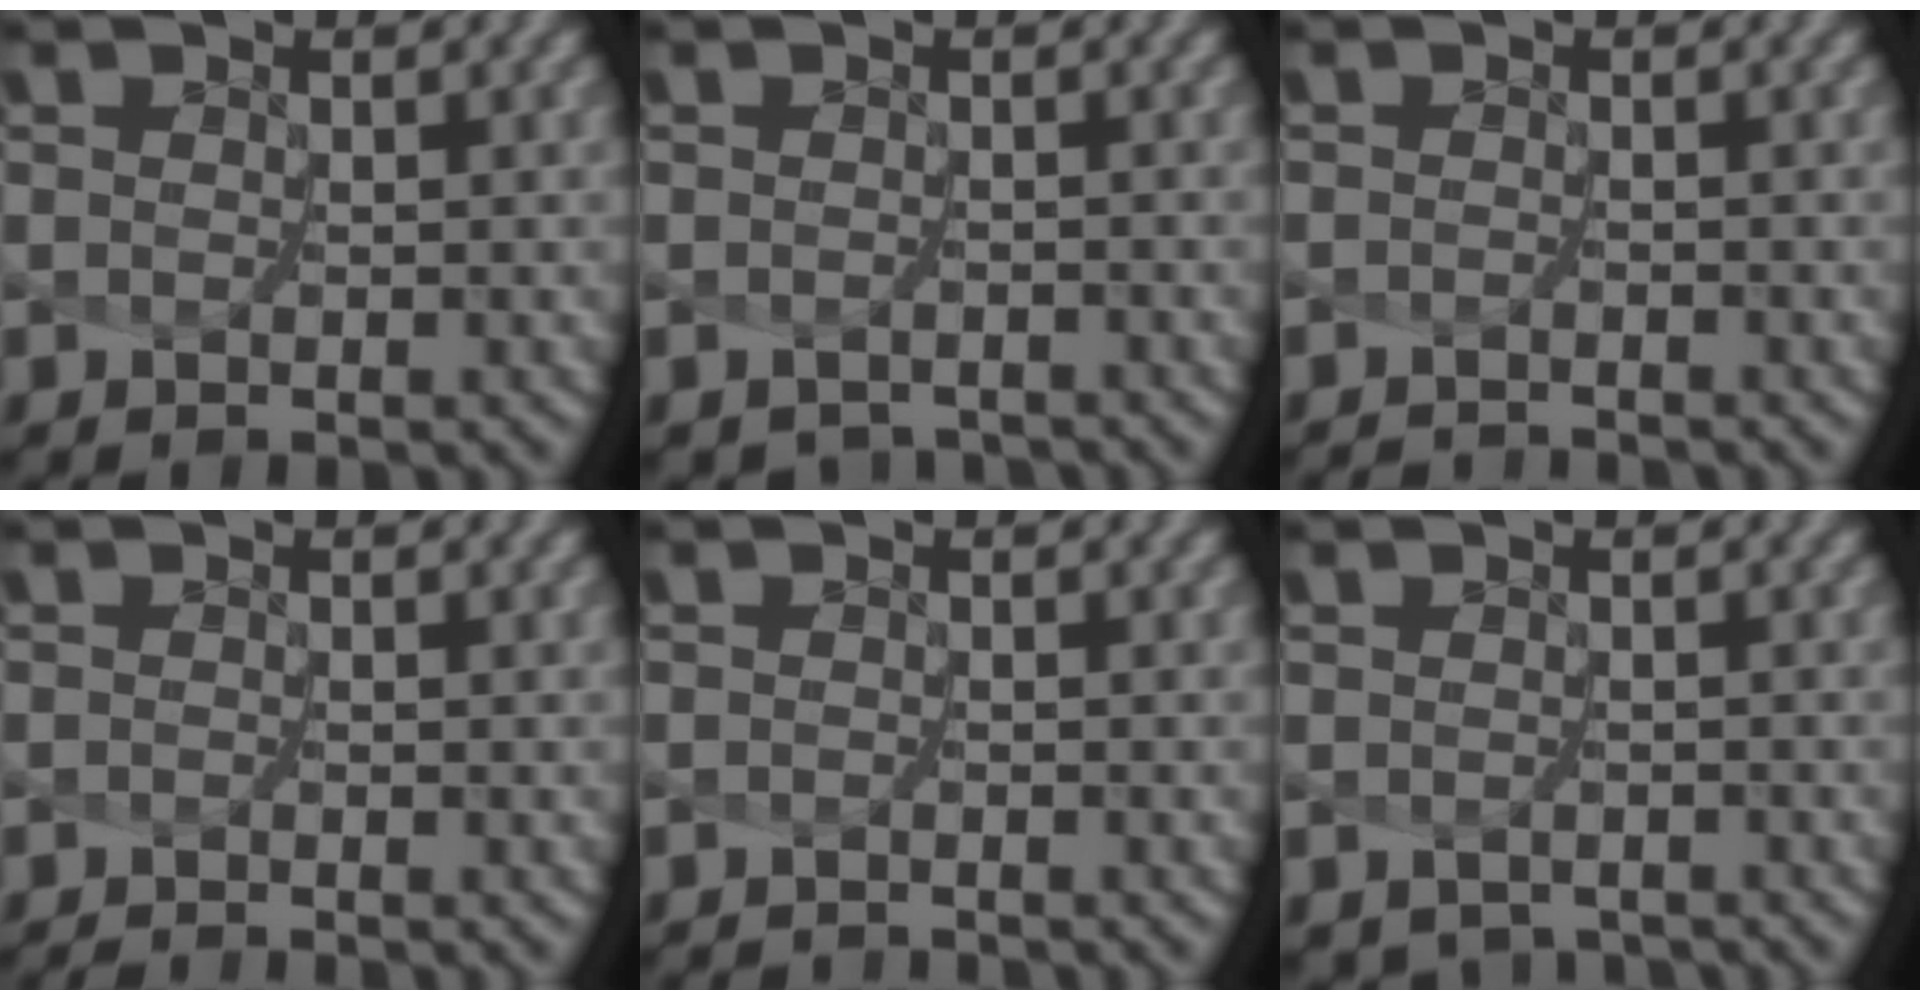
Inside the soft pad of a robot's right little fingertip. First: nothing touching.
{"total": 1.9, "force": [-1.7, 0.6, -0.2], "torque": [0.002, -0.011, -0.032]}
{"total": 2.0, "force": [-1.9, -0.5, -0.3], "torque": [-0.001, -0.014, -0.033]}
{"total": 1.2, "force": [-1.1, -0.5, 0.0], "torque": [-0.009, -0.010, -0.023]}
{"total": 1.6, "force": [-1.5, -0.6, -0.4], "torque": [-0.002, -0.014, -0.026]}
{"total": 1.9, "force": [-1.6, 1.0, 0.1], "torque": [-0.005, -0.012, -0.026]}